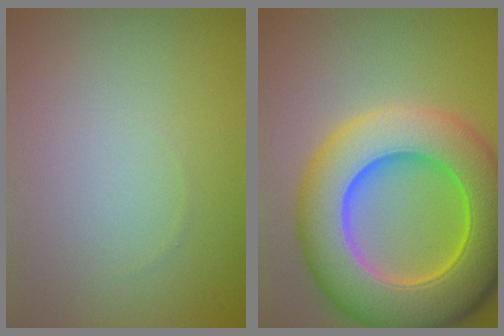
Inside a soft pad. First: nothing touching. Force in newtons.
{"total": 12.5, "press": 12.5, "slide": 0.3}